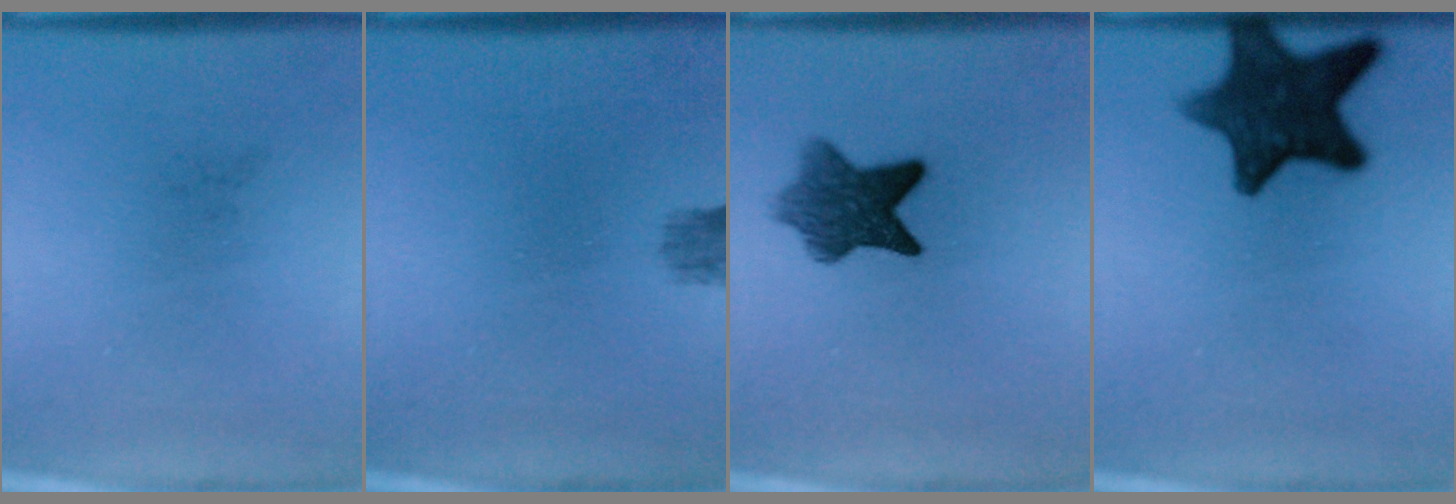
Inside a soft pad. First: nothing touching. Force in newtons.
{"total": 2.3}
{"total": 7.2}
{"total": 12.0}